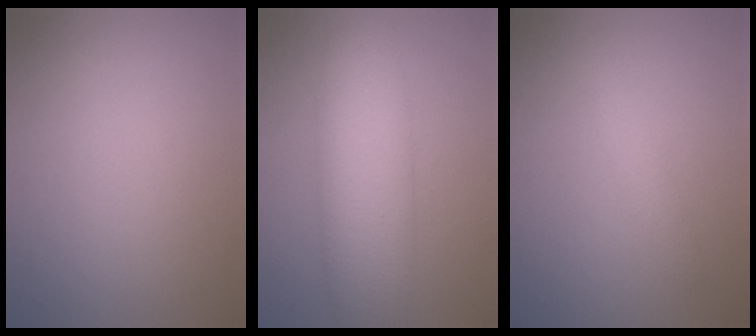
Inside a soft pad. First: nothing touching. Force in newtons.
{"total": 7.9, "press": 7.9, "slide": 0.1}
{"total": 1.2, "press": 1.2, "slide": 0.1}